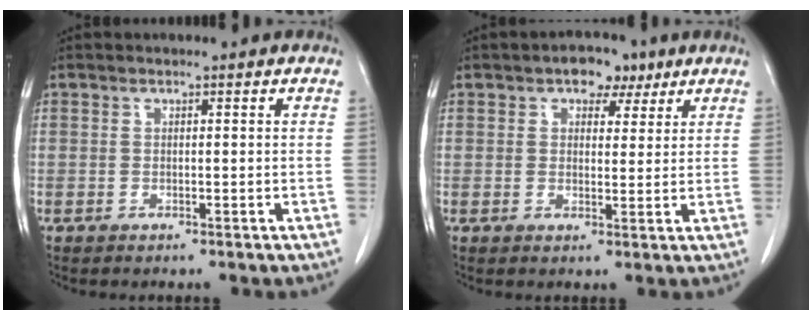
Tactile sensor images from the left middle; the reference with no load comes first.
{"total": 4.8, "force": [2.9, 2.8, 2.5], "torque": [-0.030, 0.012, 0.042]}